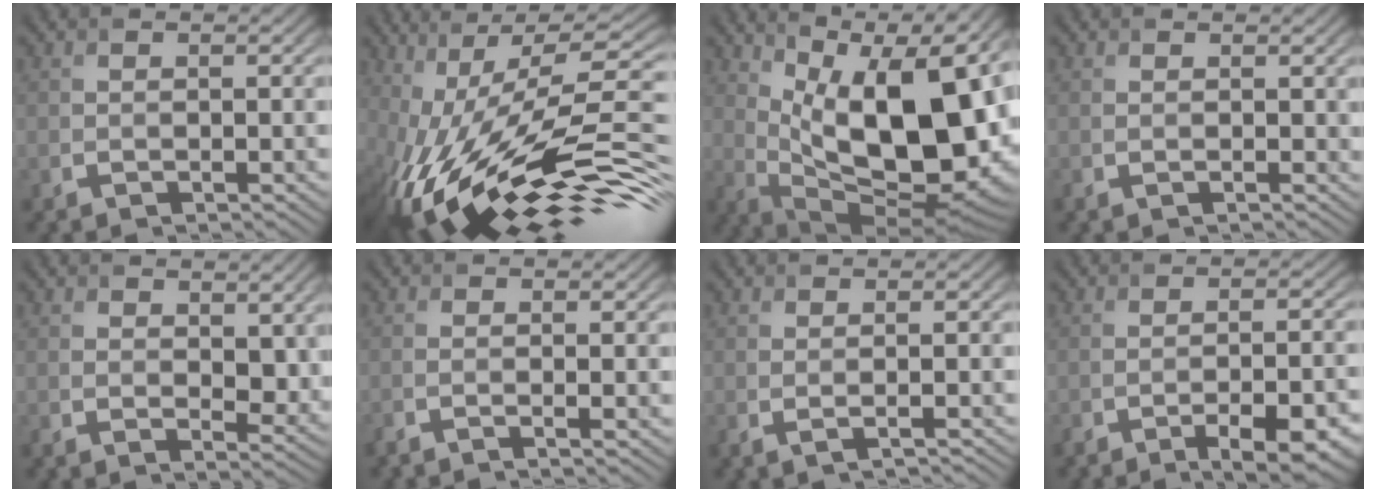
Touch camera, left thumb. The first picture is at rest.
{"total": 17.8, "force": [-4.1, 6.3, 16.1], "torque": [-0.277, 0.027, -0.094]}
{"total": 17.3, "force": [3.3, 7.5, 15.3], "torque": [-0.230, 0.008, 0.066]}
{"total": 0.7, "force": [0.6, -0.2, 0.4], "torque": [-0.003, 0.000, 0.009]}
{"total": 4.9, "force": [1.9, 2.7, 3.7], "torque": [-0.063, -0.012, 0.040]}
{"total": 1.3, "force": [-0.9, -0.2, 0.9], "torque": [-0.010, 0.002, -0.031]}
{"total": 1.1, "force": [0.0, 0.0, 1.1], "torque": [-0.014, 0.005, -0.006]}
{"total": 6.7, "force": [-4.2, 1.3, 5.1], "torque": [-0.066, 0.003, -0.054]}